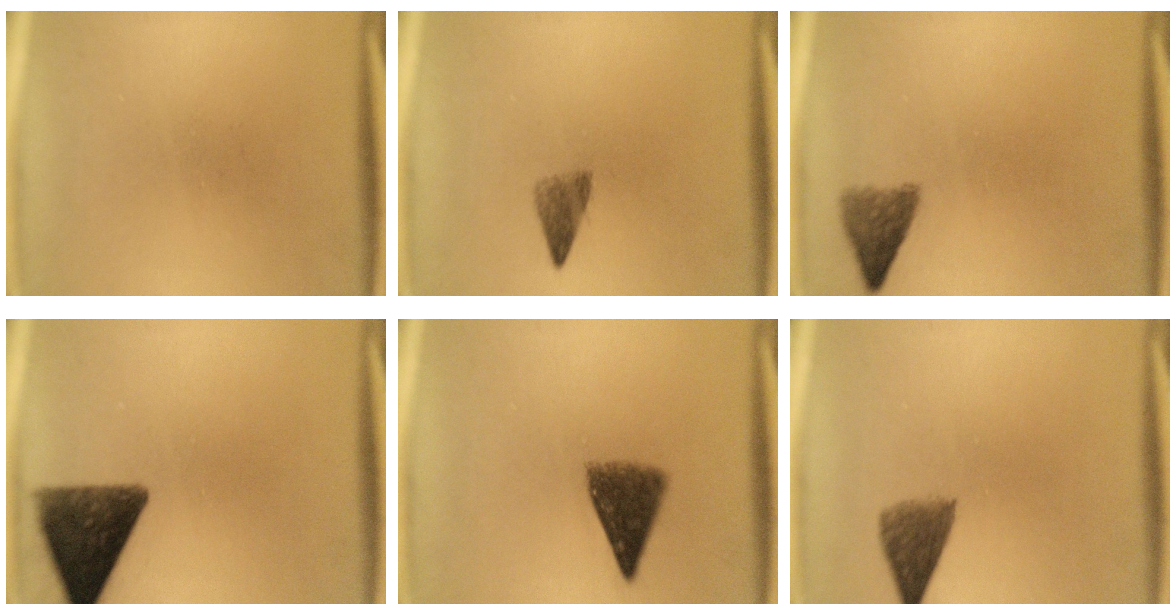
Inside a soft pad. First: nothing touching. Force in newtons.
{"total": 2.8}
{"total": 3.4}
{"total": 11.8}
{"total": 7.7}
{"total": 4.7}